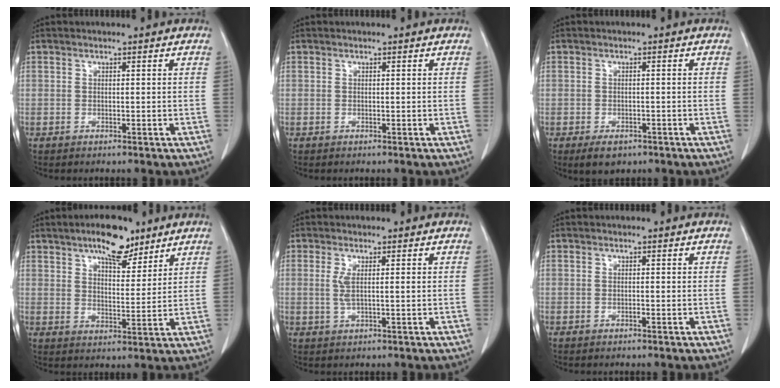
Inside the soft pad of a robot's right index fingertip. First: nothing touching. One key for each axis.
{"total": 0.0}
{"total": 3.3, "fx": -2.1, "fy": 1.8, "fz": 1.8, "tx": -0.029, "ty": -0.003, "tz": -0.024}
{"total": 8.8, "fx": 6.2, "fy": 2.9, "fz": 5.5, "tx": -0.087, "ty": 0.003, "tz": 0.101}
{"total": 2.7, "fx": 0.4, "fy": 0.4, "fz": 2.7, "tx": -0.059, "ty": 0.003, "tz": 0.011}
{"total": 0.0}